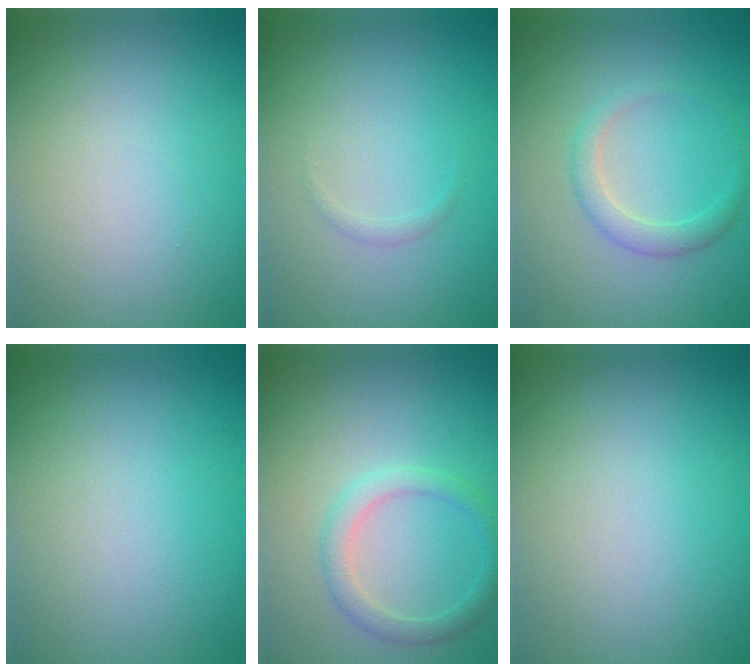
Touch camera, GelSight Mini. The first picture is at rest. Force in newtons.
{"total": 0.6, "press": 0.6, "slide": 0.0}
{"total": 1.8, "press": 1.8, "slide": 0.1}
{"total": 0.0}
{"total": 2.2, "press": 2.2, "slide": 0.1}
{"total": 0.0}